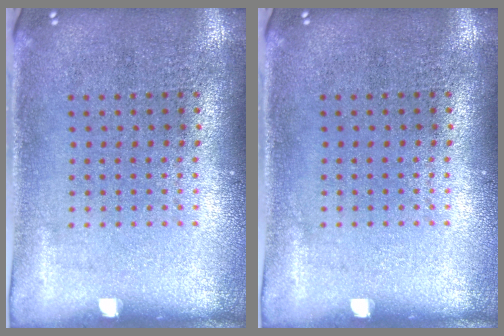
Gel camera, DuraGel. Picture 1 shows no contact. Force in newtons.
{"total": 0.0}